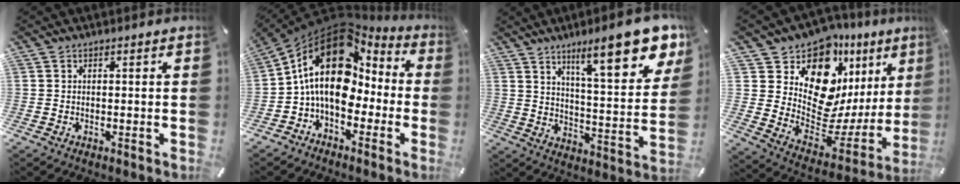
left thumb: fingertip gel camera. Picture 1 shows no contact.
{"total": 19.2, "force": [2.6, 13.1, 13.9], "torque": [-0.266, -0.007, 0.040]}
{"total": 18.7, "force": [11.8, 5.6, 13.4], "torque": [-0.193, -0.076, 0.186]}
{"total": 15.5, "force": [9.5, 9.8, 7.4], "torque": [-0.101, -0.116, 0.166]}